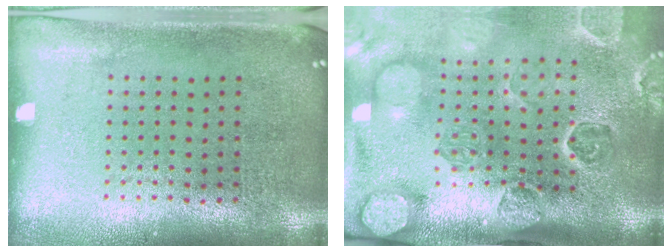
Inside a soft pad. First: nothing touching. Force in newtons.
{"total": 4.7, "press": 3.5, "slide": 3.2}